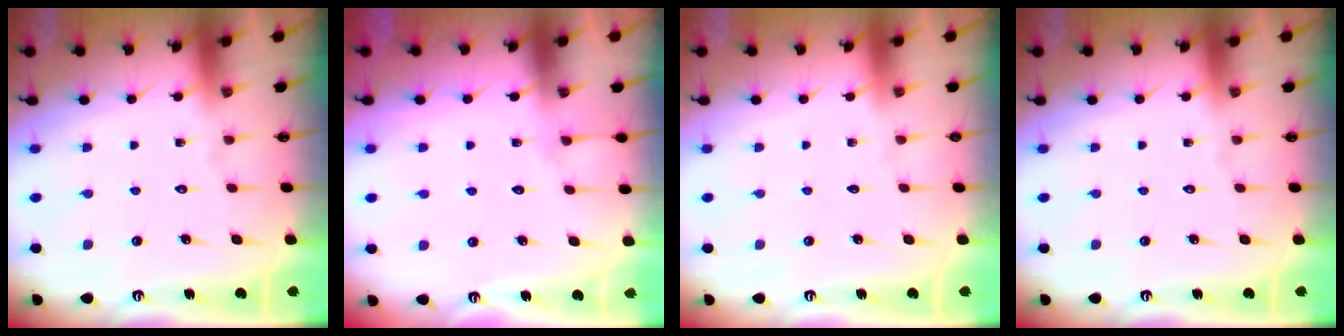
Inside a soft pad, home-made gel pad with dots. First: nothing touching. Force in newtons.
{"total": 3.8, "press": 3.8, "slide": 0.4}
{"total": 0.0}
{"total": 0.0}